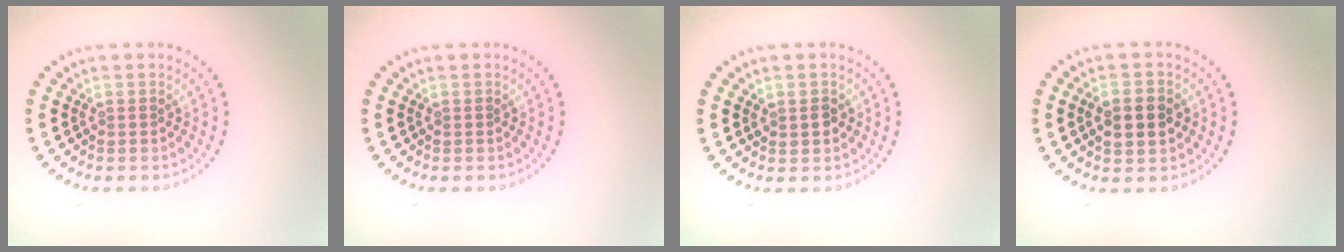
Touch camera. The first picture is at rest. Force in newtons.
{"total": 0.0}
{"total": 1.4, "press": 1.3, "slide": 0.3}
{"total": 4.3, "press": 4.3, "slide": 0.1}